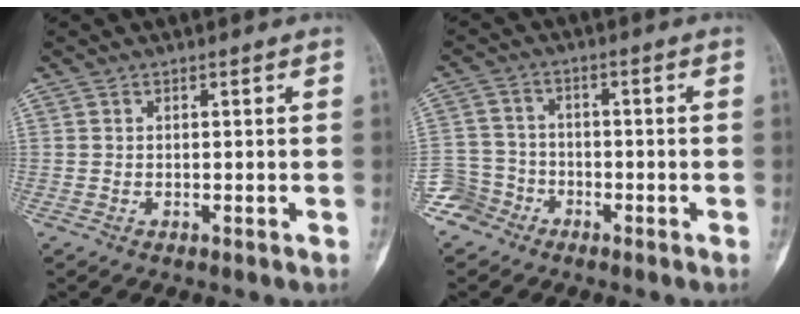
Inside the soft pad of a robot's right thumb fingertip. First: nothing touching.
{"total": 6.0, "force": [-4.0, 4.5, 0.0], "torque": [0.028, 0.029, -0.086]}